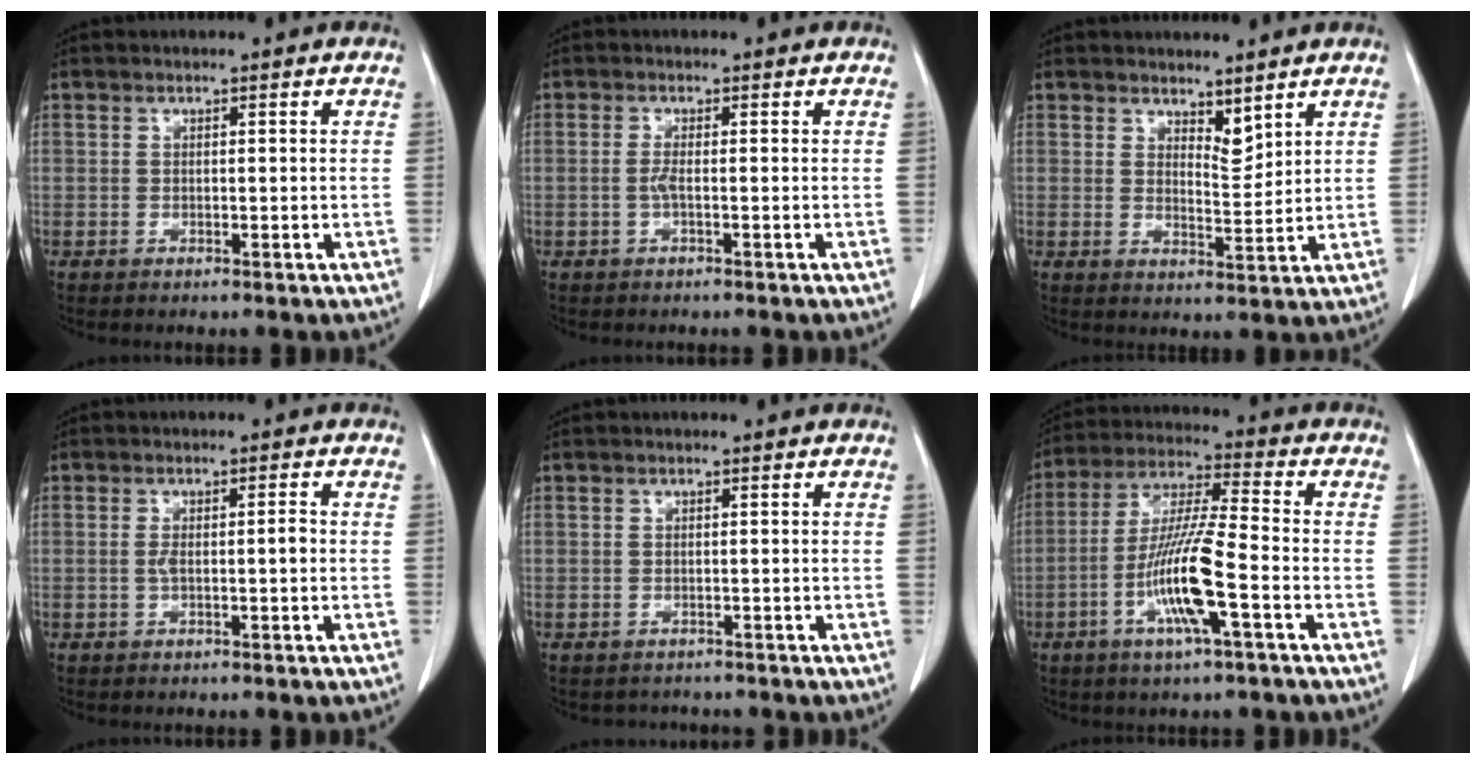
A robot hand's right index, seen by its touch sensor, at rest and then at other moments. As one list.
[{"total": 1.3, "force": [-0.3, 0.0, 1.3], "torque": [-0.026, 0.001, -0.006]}, {"total": 3.5, "force": [2.8, 1.1, 1.8], "torque": [-0.030, -0.012, 0.053]}, {"total": 2.5, "force": [-0.3, 0.4, 2.5], "torque": [-0.045, 0.006, -0.002]}, {"total": 1.9, "force": [-1.6, 1.0, -0.3], "torque": [-0.004, 0.000, -0.026]}, {"total": 12.2, "force": [-4.1, 0.5, 11.4], "torque": [-0.229, -0.004, -0.080]}]